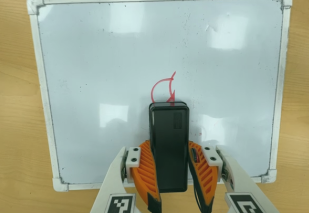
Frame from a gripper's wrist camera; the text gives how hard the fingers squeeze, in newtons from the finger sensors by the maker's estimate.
{"total": 8.3, "left": 7.4, "right": 9.2}